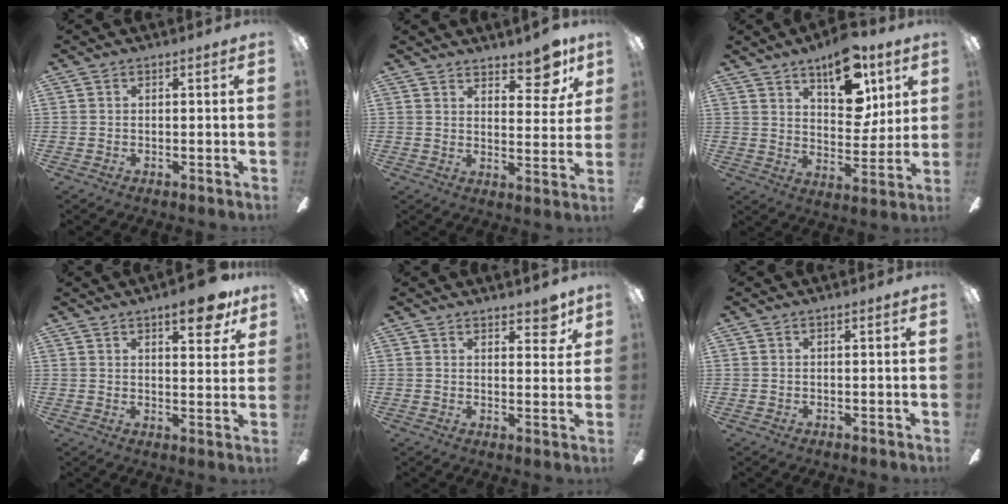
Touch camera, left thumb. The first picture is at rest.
{"total": 8.9, "force": [7.0, 3.1, 4.4], "torque": [-0.041, -0.045, 0.119]}
{"total": 15.0, "force": [9.2, 7.3, 9.4], "torque": [-0.127, -0.041, 0.159]}
{"total": 9.1, "force": [6.2, 2.6, 6.1], "torque": [-0.069, -0.035, 0.097]}
{"total": 4.9, "force": [4.0, 1.9, 2.2], "torque": [-0.011, -0.022, 0.064]}
{"total": 0.0}